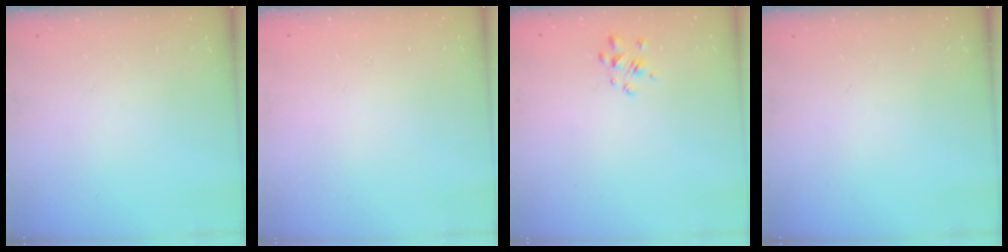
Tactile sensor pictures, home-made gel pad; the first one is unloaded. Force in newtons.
{"total": 1.8, "press": 1.8, "slide": 0.2}
{"total": 2.7, "press": 2.4, "slide": 1.2}
{"total": 0.0}